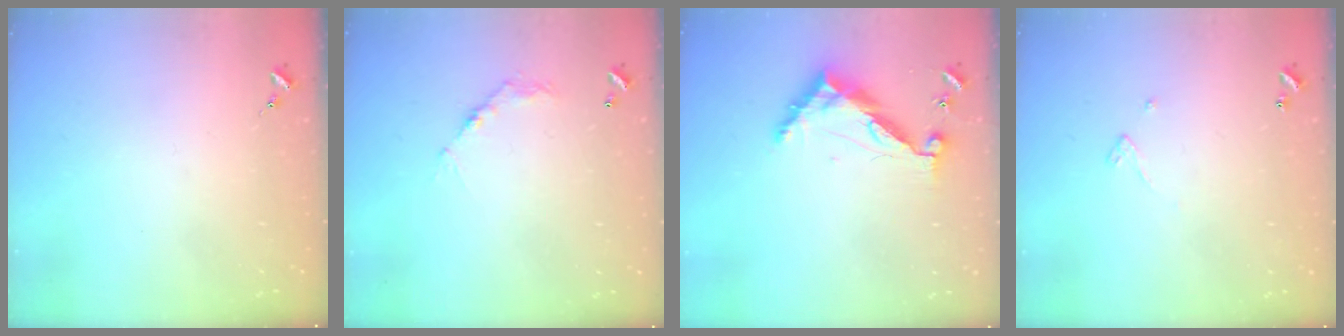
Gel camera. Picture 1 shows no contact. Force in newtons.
{"total": 6.3, "press": 6.3, "slide": 0.4}
{"total": 9.6, "press": 9.6, "slide": 0.8}
{"total": 2.4, "press": 2.4, "slide": 0.2}